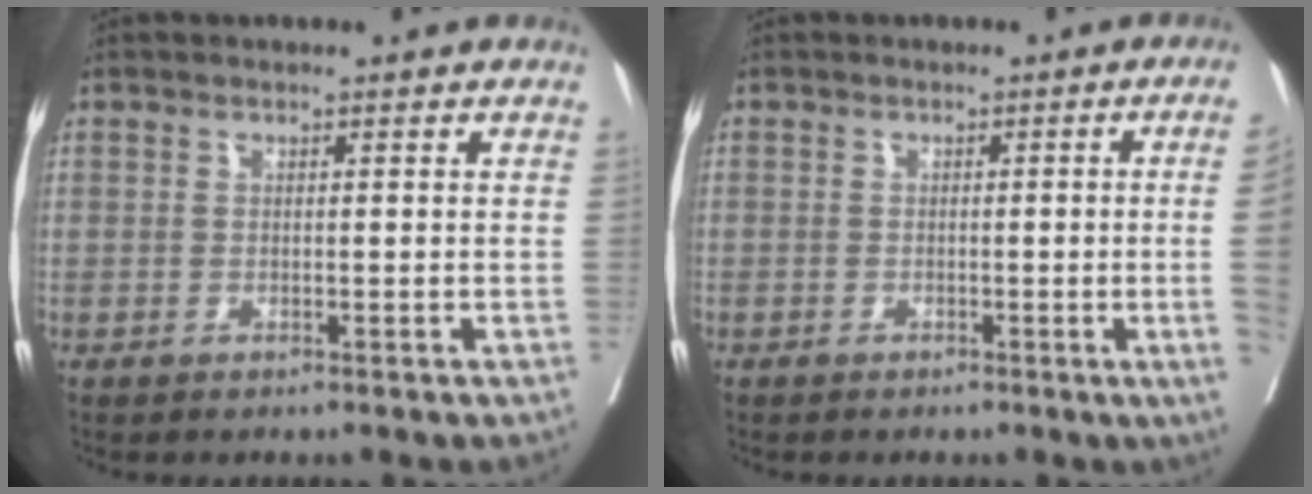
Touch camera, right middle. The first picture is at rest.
{"total": 4.1, "force": [-0.7, -1.5, 3.7], "torque": [-0.041, -0.008, -0.010]}